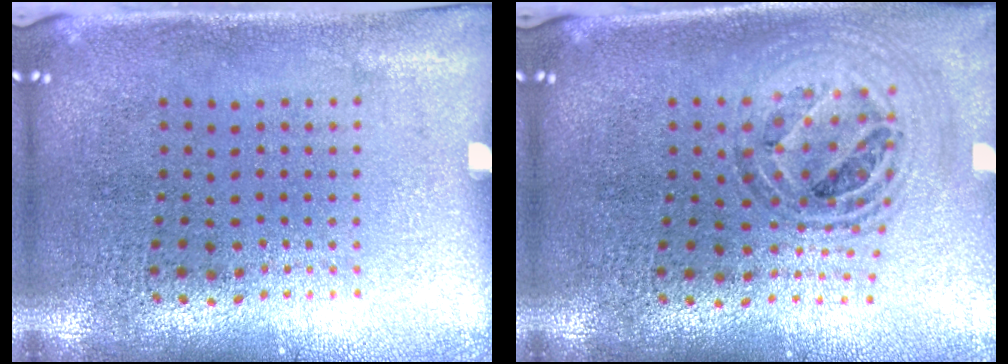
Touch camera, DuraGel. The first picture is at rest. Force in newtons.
{"total": 1.0, "press": 1.0, "slide": 0.3}